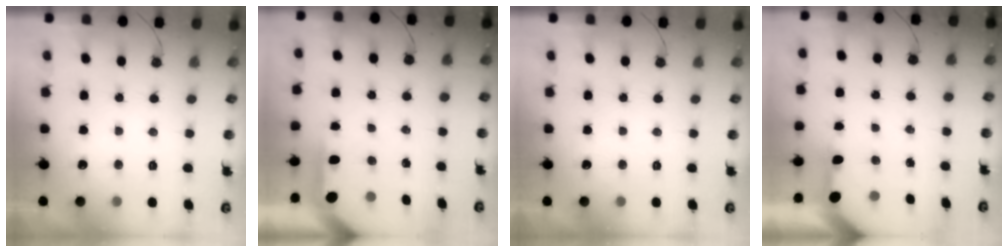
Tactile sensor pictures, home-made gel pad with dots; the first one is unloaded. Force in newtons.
{"total": 3.7, "press": 3.7, "slide": 0.4}
{"total": 0.0}
{"total": 3.4, "press": 3.4, "slide": 0.3}